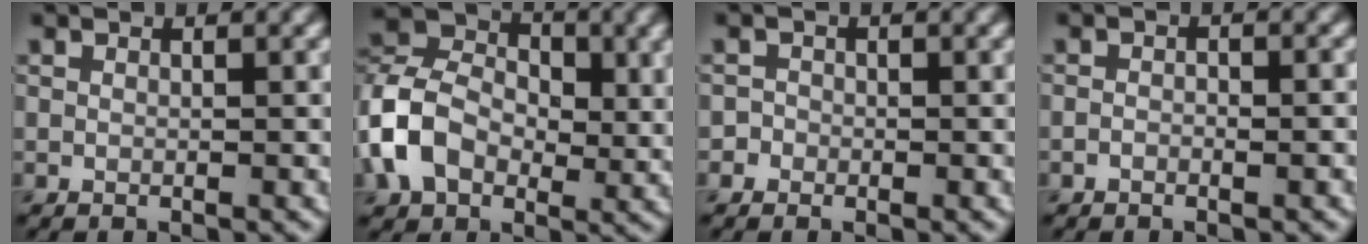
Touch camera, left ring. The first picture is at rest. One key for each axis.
{"total": 8.5, "fx": -1.2, "fy": 6.4, "fz": 5.5, "tx": -0.103, "ty": 0.013, "tz": -0.040}
{"total": 1.0, "fx": -0.5, "fy": 0.9, "fz": 0.0, "tx": 0.011, "ty": 0.001, "tz": -0.012}
{"total": 1.2, "fx": -0.6, "fy": 0.4, "fz": 0.9, "tx": -0.013, "ty": 0.003, "tz": -0.012}